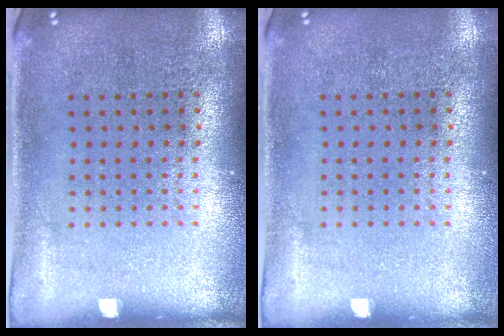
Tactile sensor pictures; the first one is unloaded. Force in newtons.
{"total": 0.0}